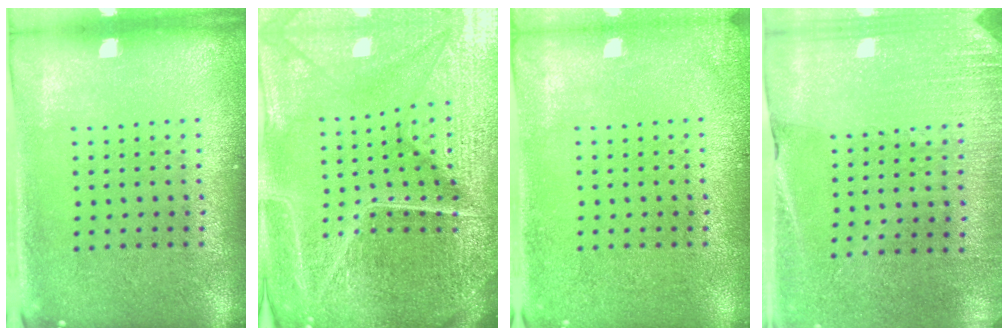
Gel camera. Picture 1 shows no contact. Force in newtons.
{"total": 6.2, "press": 5.6, "slide": 2.7}
{"total": 1.1, "press": 1.1, "slide": 0.1}
{"total": 2.7, "press": 2.7, "slide": 0.6}